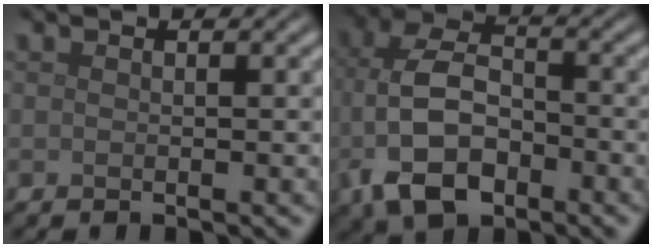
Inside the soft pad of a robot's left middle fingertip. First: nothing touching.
{"total": 7.5, "force": [-2.6, 4.6, 5.3], "torque": [-0.117, -0.004, -0.056]}